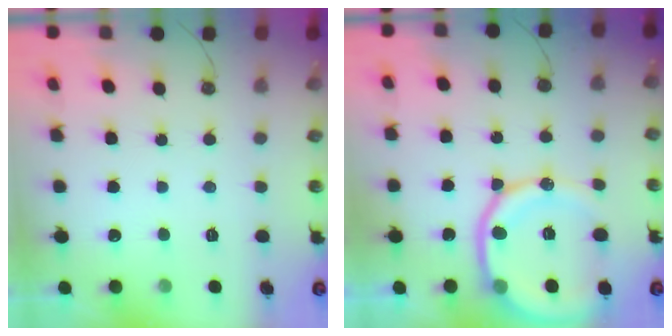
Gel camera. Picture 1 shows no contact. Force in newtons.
{"total": 16.6, "press": 16.5, "slide": 1.8}